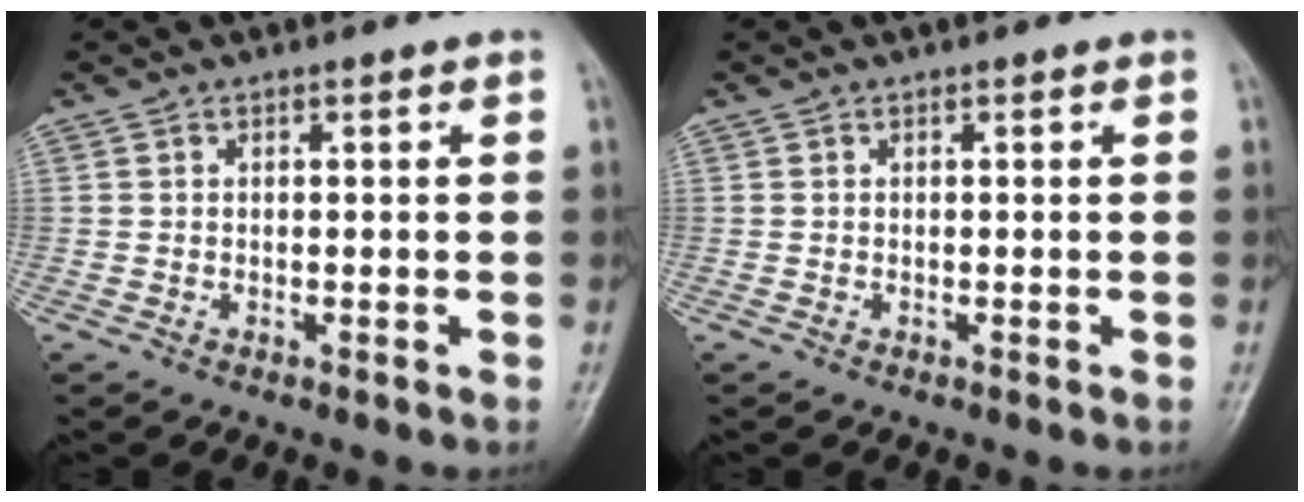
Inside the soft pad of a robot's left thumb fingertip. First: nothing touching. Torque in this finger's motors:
{"motor_torque": [-0.05, 0.05, 0.00, 0.00, 0.00]}